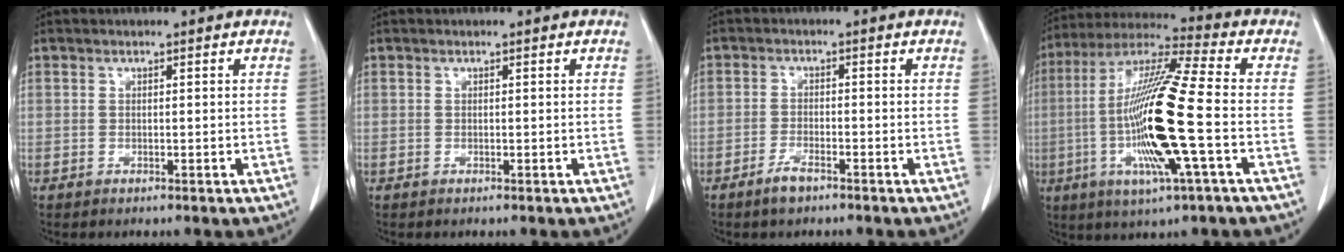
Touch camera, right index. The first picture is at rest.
{"total": 0.0}
{"total": 2.8, "force": [-2.1, 0.7, 1.8], "torque": [-0.040, -0.001, -0.039]}
{"total": 18.4, "force": [-3.4, 0.4, 18.1], "torque": [-0.370, -0.011, -0.073]}